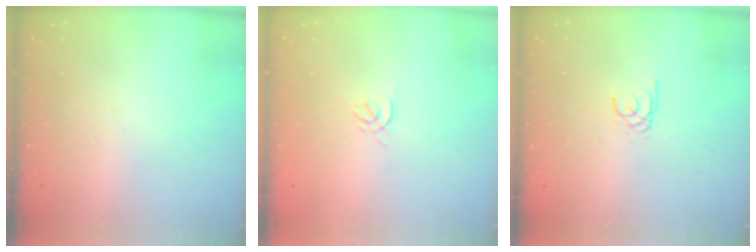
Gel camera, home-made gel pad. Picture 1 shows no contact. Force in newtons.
{"total": 1.7, "press": 1.6, "slide": 0.6}
{"total": 1.5, "press": 1.5, "slide": 0.1}